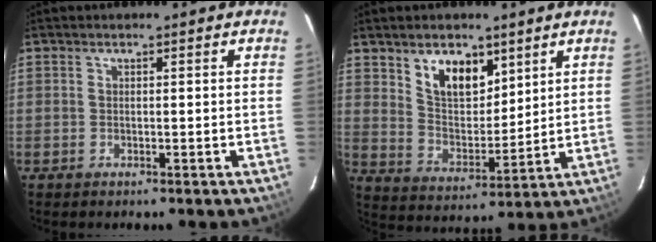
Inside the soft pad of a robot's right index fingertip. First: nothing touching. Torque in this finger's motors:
{"motor_torque": [0.24, 0.32, 0.08, 0.06]}